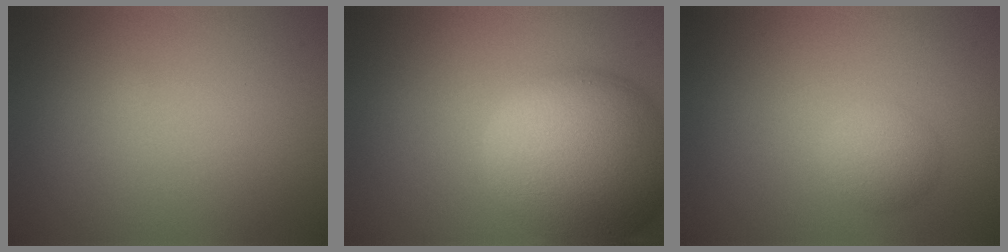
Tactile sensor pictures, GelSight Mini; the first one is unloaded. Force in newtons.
{"total": 12.0, "press": 12.0, "slide": 0.5}
{"total": 2.1, "press": 2.1, "slide": 0.1}